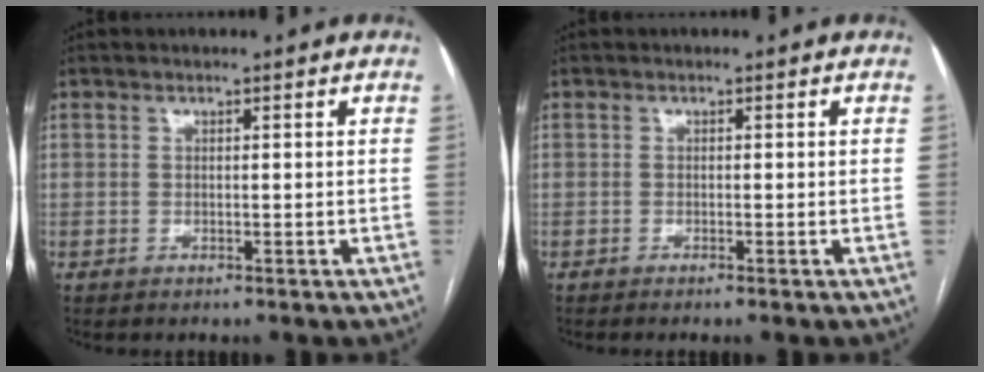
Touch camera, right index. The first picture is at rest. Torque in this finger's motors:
{"motor_torque": [0.14, 0.06, -0.01, 0.01]}